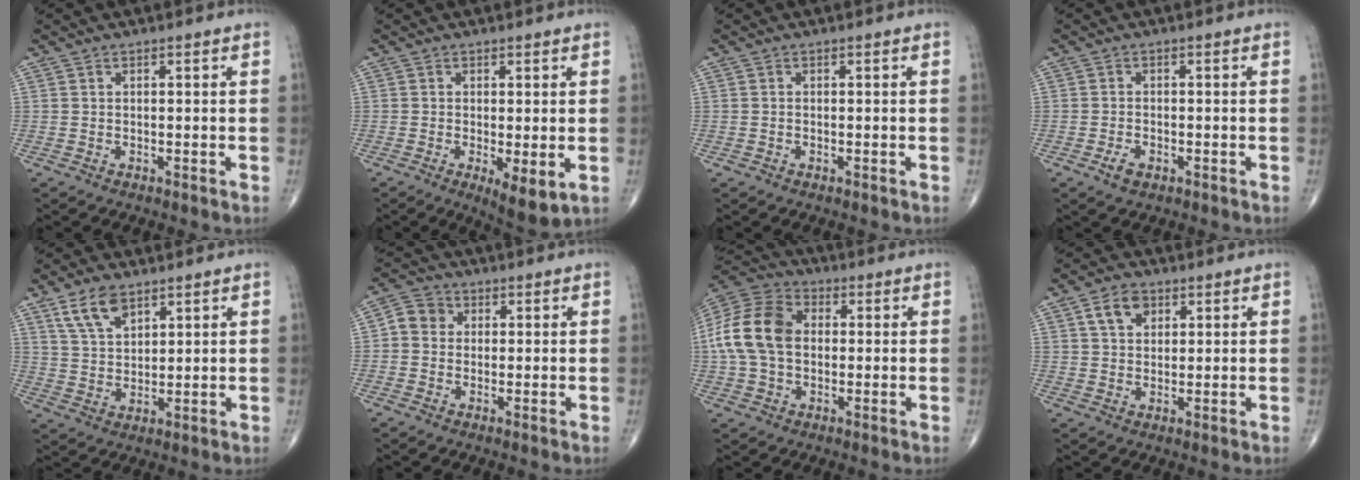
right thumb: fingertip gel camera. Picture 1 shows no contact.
{"total": 5.9, "force": [-1.3, 1.9, 5.4], "torque": [-0.084, -0.019, -0.018]}
{"total": 0.0}
{"total": 2.6, "force": [-1.3, 1.5, 1.7], "torque": [-0.028, 0.005, -0.019]}
{"total": 7.2, "force": [4.5, 3.7, 4.3], "torque": [-0.070, -0.021, 0.092]}
{"total": 4.7, "force": [0.4, 4.2, 2.0], "torque": [-0.020, 0.011, -0.003]}
{"total": 15.3, "force": [0.8, 10.7, 10.9], "torque": [-0.216, 0.031, 0.007]}
{"total": 5.5, "force": [2.4, 3.8, 3.2], "torque": [-0.039, -0.002, 0.042]}